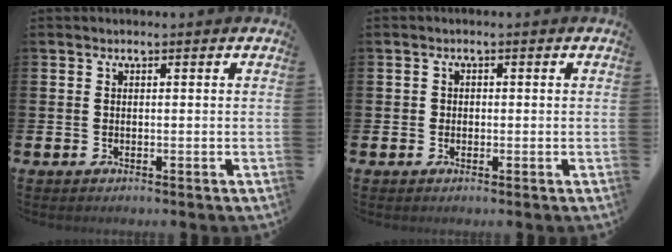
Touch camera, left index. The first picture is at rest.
{"total": 1.0, "force": [-0.2, 0.9, 0.2], "torque": [0.000, 0.005, -0.008]}